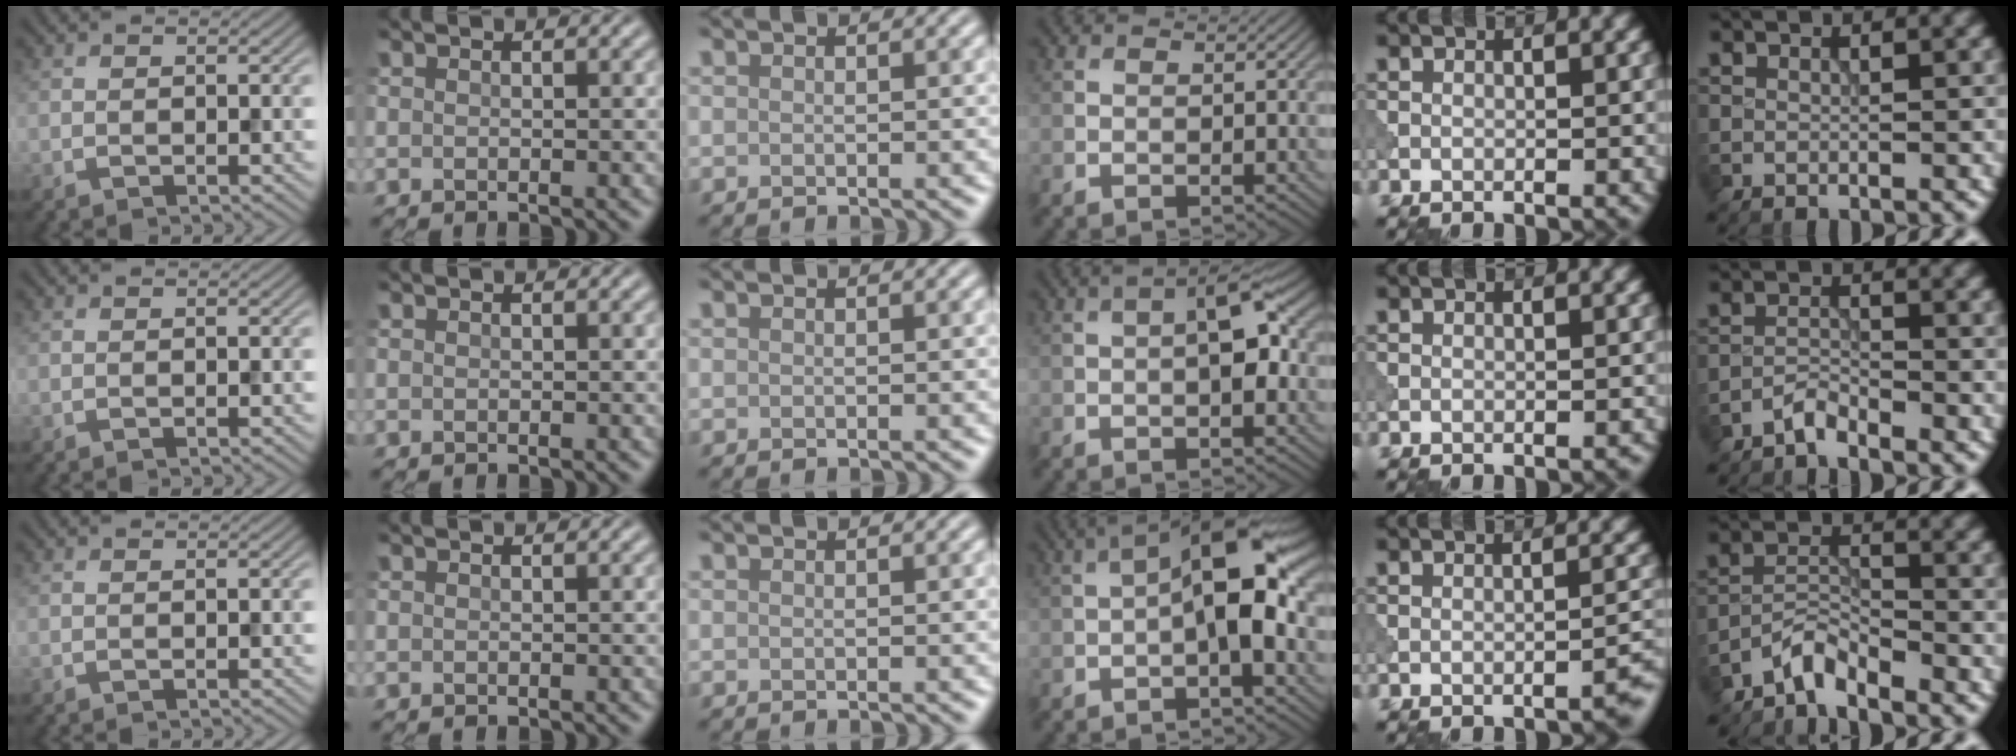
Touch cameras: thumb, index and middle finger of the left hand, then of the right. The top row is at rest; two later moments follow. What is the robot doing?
{"motion": "shake", "object": "bell"}